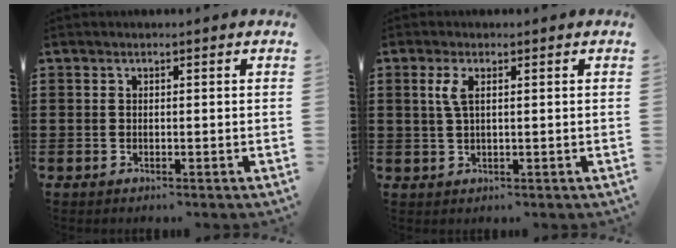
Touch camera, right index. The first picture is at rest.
{"total": 2.7, "force": [0.8, 0.8, 2.4], "torque": [-0.051, 0.005, 0.012]}